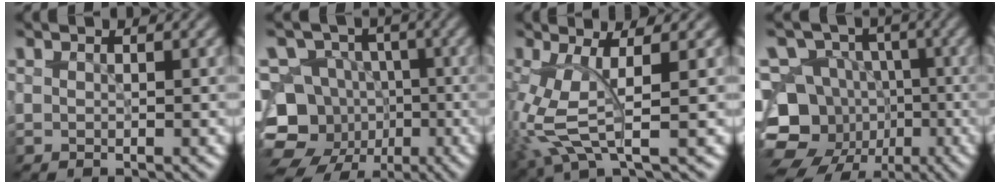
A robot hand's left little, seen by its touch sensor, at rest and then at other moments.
{"total": 13.5, "force": [-5.5, 11.6, 4.2], "torque": [-0.098, -0.024, -0.104]}
{"total": 5.0, "force": [0.2, 1.1, 4.9], "torque": [-0.120, -0.010, 0.003]}
{"total": 16.1, "force": [-6.1, 13.8, 5.7], "torque": [-0.131, -0.028, -0.111]}